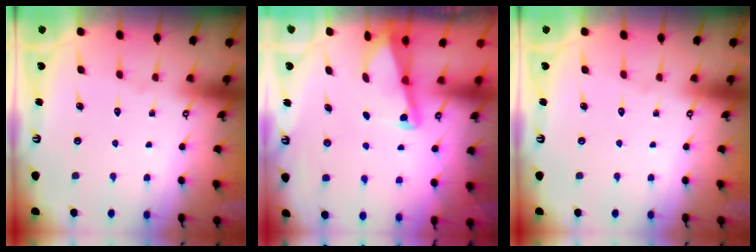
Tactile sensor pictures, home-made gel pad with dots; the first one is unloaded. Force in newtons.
{"total": 2.2, "press": 2.1, "slide": 0.4}
{"total": 0.0}